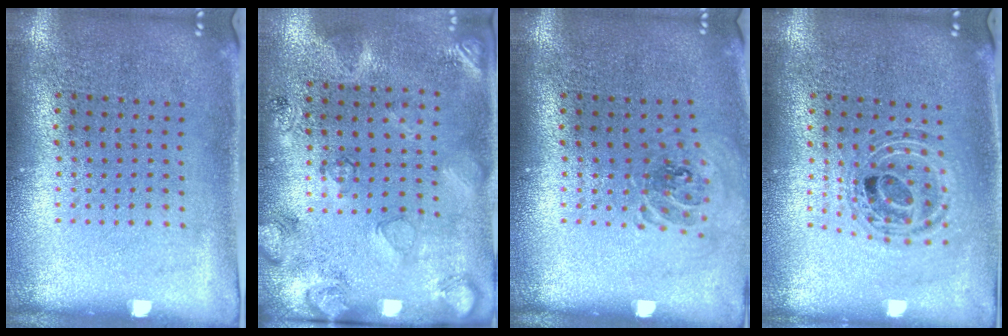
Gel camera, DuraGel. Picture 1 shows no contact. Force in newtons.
{"total": 2.6, "press": 1.7, "slide": 2.0}
{"total": 0.8, "press": 0.8, "slide": 0.1}
{"total": 0.7, "press": 0.7, "slide": 0.1}